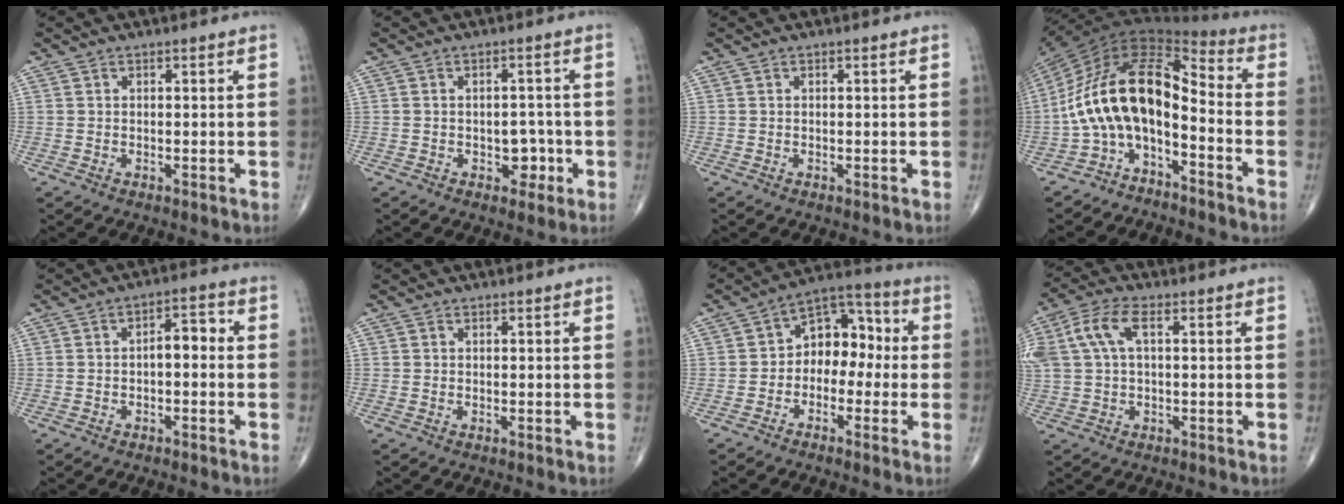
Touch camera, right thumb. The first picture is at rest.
{"total": 3.9, "force": [-1.3, 2.8, 2.5], "torque": [-0.008, 0.009, -0.017]}
{"total": 0.0}
{"total": 15.0, "force": [-4.9, 7.2, 12.3], "torque": [-0.213, 0.100, -0.100]}
{"total": 4.4, "force": [-0.6, 2.3, 3.8], "torque": [-0.043, 0.025, -0.017]}
{"total": 0.0}
{"total": 9.9, "force": [-0.9, 7.0, 6.9], "torque": [-0.061, 0.045, -0.035]}
{"total": 8.7, "force": [2.2, 4.3, 7.3], "torque": [-0.178, 0.031, 0.043]}